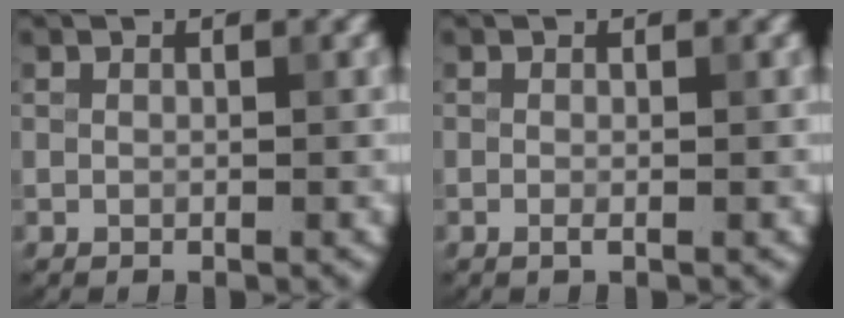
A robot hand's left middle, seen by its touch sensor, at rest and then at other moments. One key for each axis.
{"total": 0.5, "fx": -0.2, "fy": 0.1, "fz": 0.5, "tx": -0.011, "ty": -0.004, "tz": -0.002}